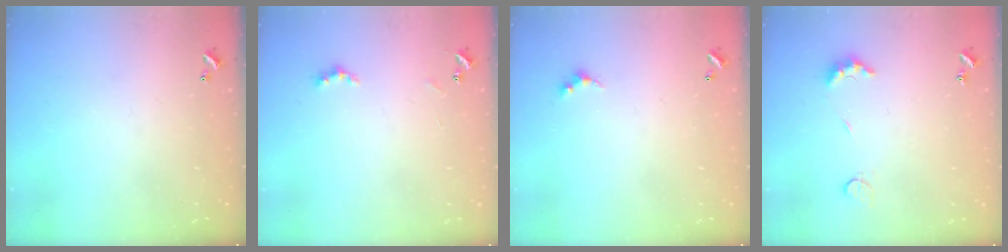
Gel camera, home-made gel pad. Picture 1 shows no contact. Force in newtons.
{"total": 2.6, "press": 2.5, "slide": 0.6}
{"total": 2.6, "press": 2.5, "slide": 0.6}
{"total": 4.3, "press": 4.2, "slide": 0.9}